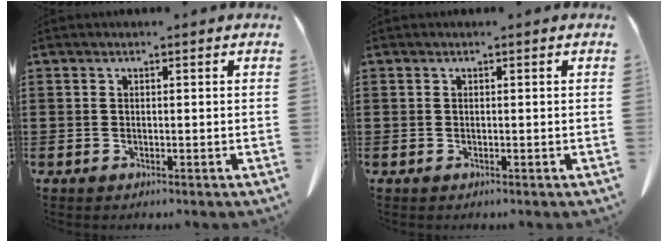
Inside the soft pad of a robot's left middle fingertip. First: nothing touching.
{"total": 0.0}